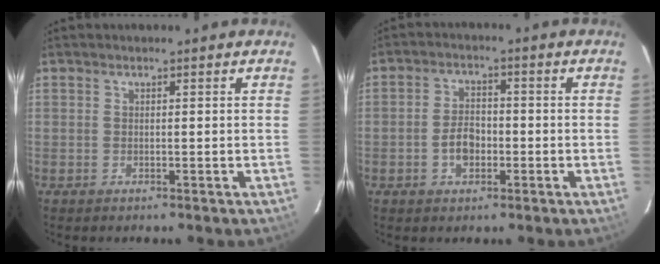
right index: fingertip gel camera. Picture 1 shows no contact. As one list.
[{"total": 5.0, "force": [-1.6, 3.3, 3.4], "torque": [-0.068, 0.009, -0.024]}]